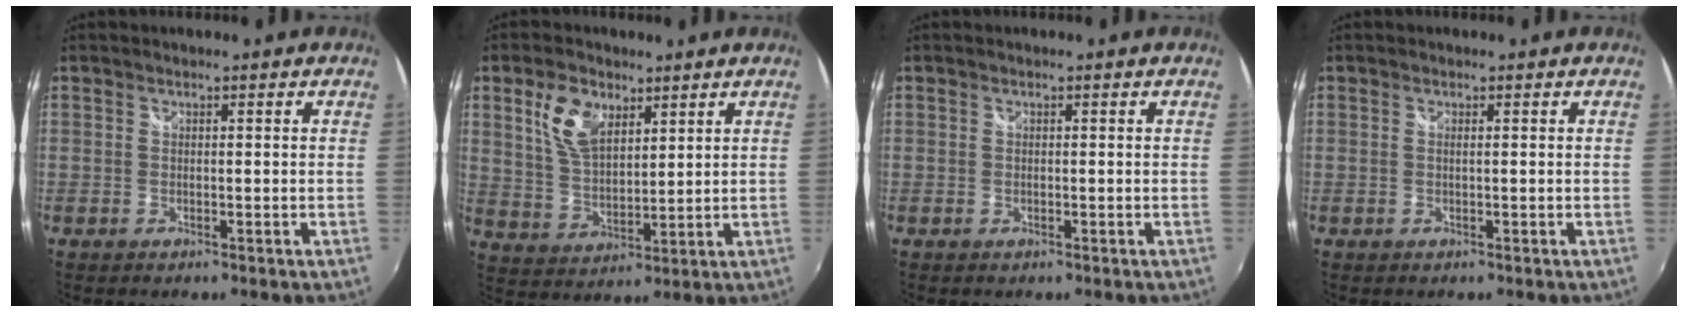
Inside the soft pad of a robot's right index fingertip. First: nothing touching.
{"total": 9.2, "force": [4.5, 5.2, 6.2], "torque": [-0.122, 0.010, 0.092]}
{"total": 0.0}
{"total": 0.6, "force": [0.0, -0.2, 0.6], "torque": [-0.009, 0.000, -0.002]}